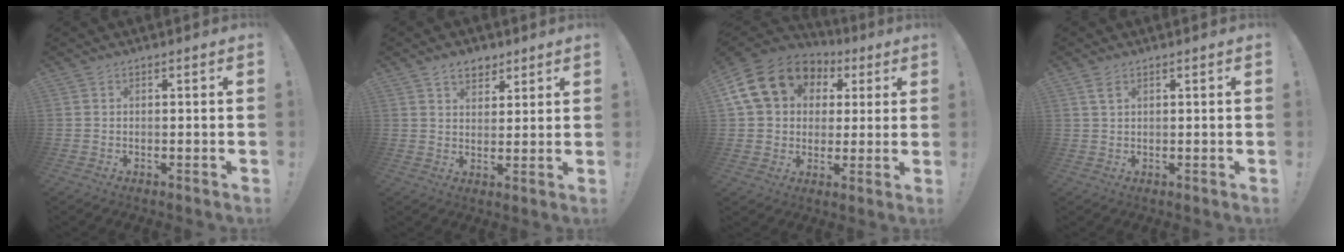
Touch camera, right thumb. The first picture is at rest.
{"total": 6.1, "force": [3.9, 4.2, 2.2], "torque": [-0.026, -0.018, 0.070]}
{"total": 18.9, "force": [6.6, 14.7, 9.9], "torque": [-0.167, -0.011, 0.135]}
{"total": 2.6, "force": [1.4, 1.1, 1.9], "torque": [-0.031, -0.003, 0.025]}